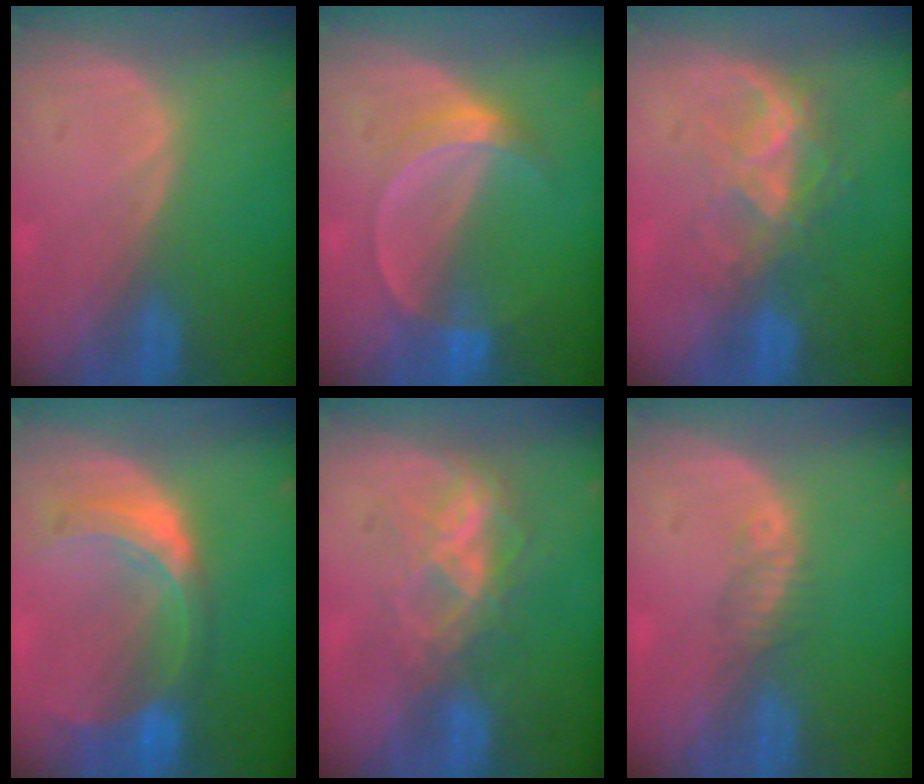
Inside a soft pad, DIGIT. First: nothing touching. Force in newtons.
{"total": 5.1, "press": 4.6, "slide": 2.1}
{"total": 6.7, "press": 6.0, "slide": 3.0}
{"total": 8.1, "press": 7.1, "slide": 3.7}
{"total": 7.2, "press": 6.1, "slide": 3.8}
{"total": 1.8, "press": 1.6, "slide": 0.8}